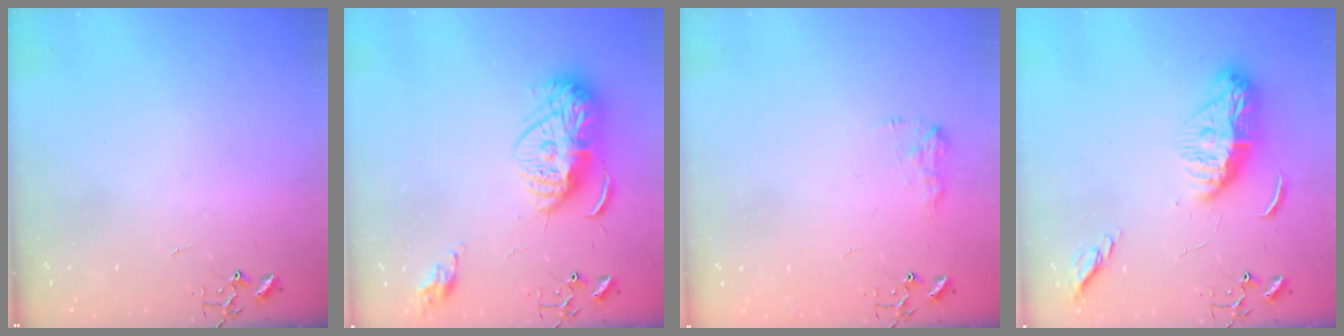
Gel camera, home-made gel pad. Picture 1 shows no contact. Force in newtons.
{"total": 15.5, "press": 15.4, "slide": 1.4}
{"total": 7.9, "press": 7.9, "slide": 0.4}
{"total": 13.7, "press": 13.6, "slide": 1.2}